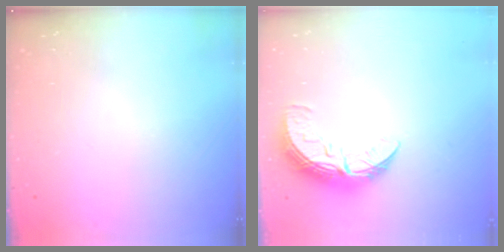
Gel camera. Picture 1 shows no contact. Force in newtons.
{"total": 11.0, "press": 11.0, "slide": 0.4}